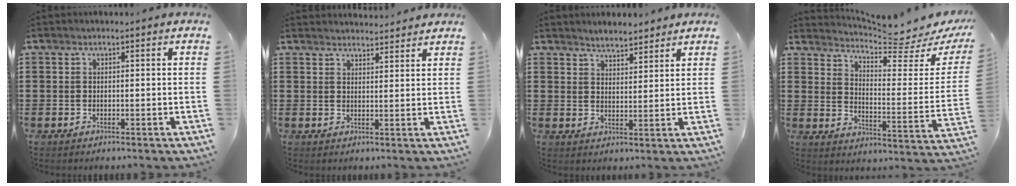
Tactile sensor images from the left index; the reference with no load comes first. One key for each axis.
{"total": 2.6, "fx": 2.6, "fy": 0.1, "fz": -0.1, "tx": -0.006, "ty": -0.007, "tz": 0.050}
{"total": 3.3, "fx": 3.3, "fy": 0.5, "fz": 0.1, "tx": -0.012, "ty": -0.006, "tz": 0.062}
{"total": 6.3, "fx": 5.8, "fy": -0.5, "fz": 2.3, "tx": -0.058, "ty": -0.059, "tz": 0.094}